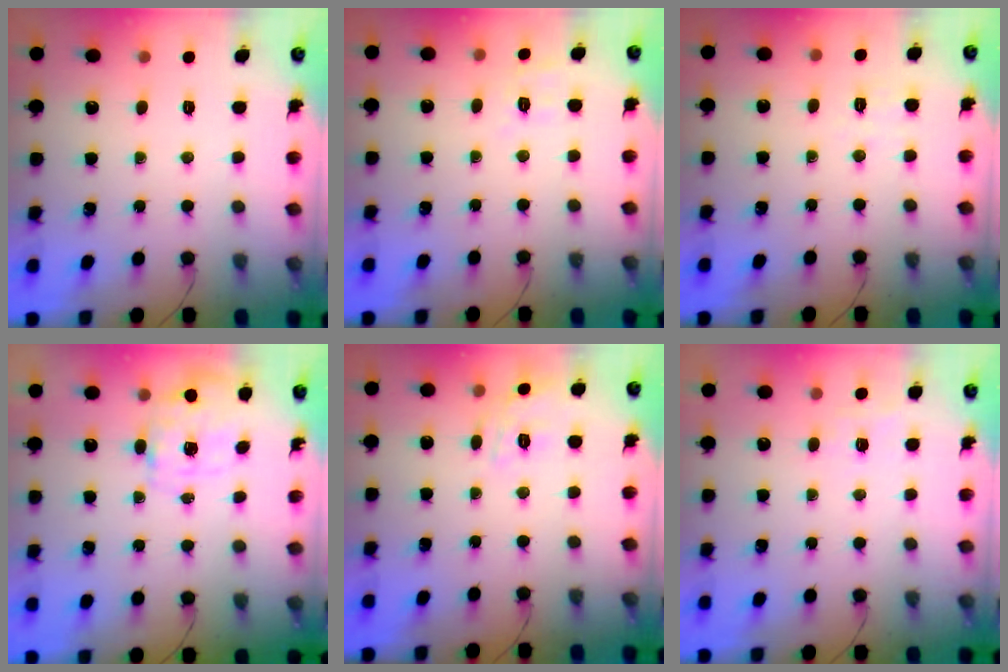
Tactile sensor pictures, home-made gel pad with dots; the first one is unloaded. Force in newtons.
{"total": 2.0, "press": 0.1, "slide": 2.0}
{"total": 1.4, "press": 0.5, "slide": 1.3}
{"total": 4.0, "press": 3.9, "slide": 0.9}
{"total": 10.1, "press": 10.0, "slide": 1.3}
{"total": 4.5, "press": 4.3, "slide": 1.5}